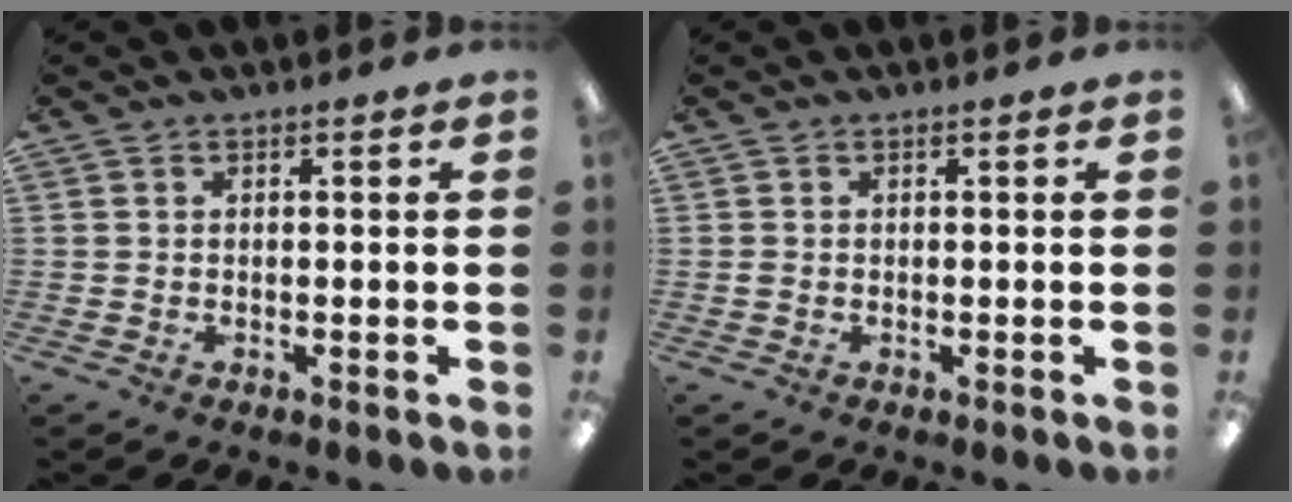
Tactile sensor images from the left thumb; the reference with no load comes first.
{"total": 0.7, "force": [-0.1, 0.6, 0.4], "torque": [-0.007, 0.004, -0.003]}